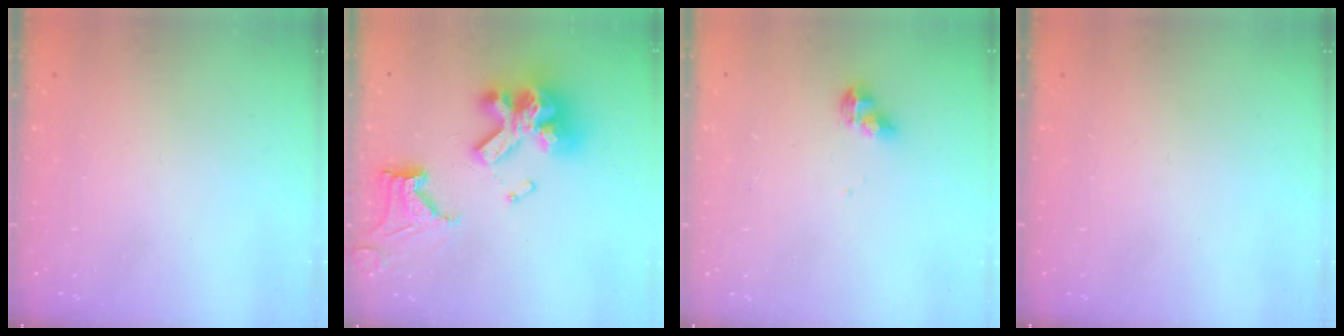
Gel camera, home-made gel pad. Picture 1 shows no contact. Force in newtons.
{"total": 20.1, "press": 20.0, "slide": 2.1}
{"total": 7.4, "press": 7.4, "slide": 0.9}
{"total": 0.0}